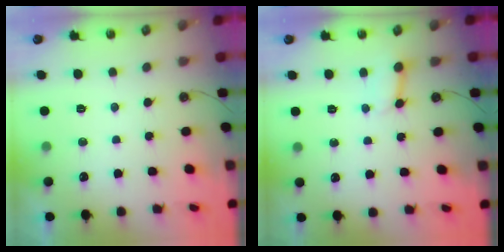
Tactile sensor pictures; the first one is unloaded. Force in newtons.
{"total": 2.6, "press": 2.6, "slide": 0.1}